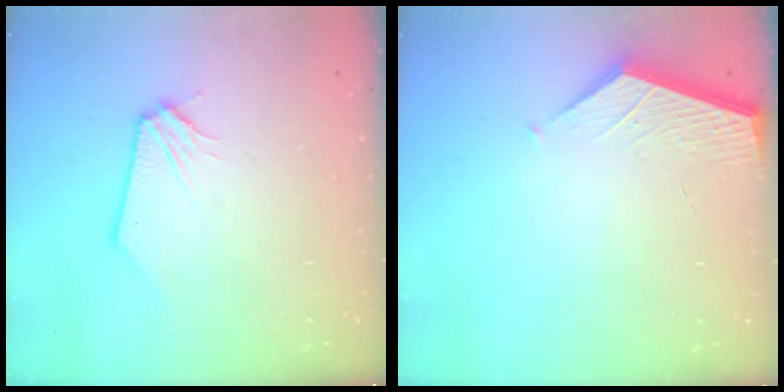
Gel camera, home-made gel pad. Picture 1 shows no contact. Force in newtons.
{"total": 2.6, "press": 2.6, "slide": 0.3}